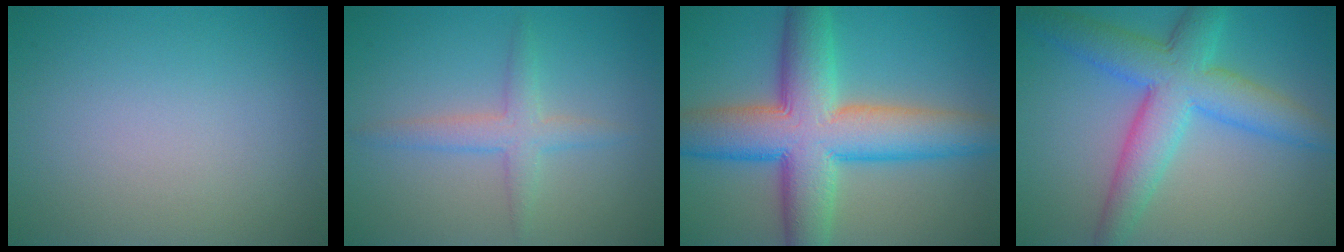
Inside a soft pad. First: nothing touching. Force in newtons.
{"total": 2.6, "press": 2.6, "slide": 0.1}
{"total": 11.5, "press": 11.5, "slide": 0.1}
{"total": 7.3, "press": 7.3, "slide": 0.2}